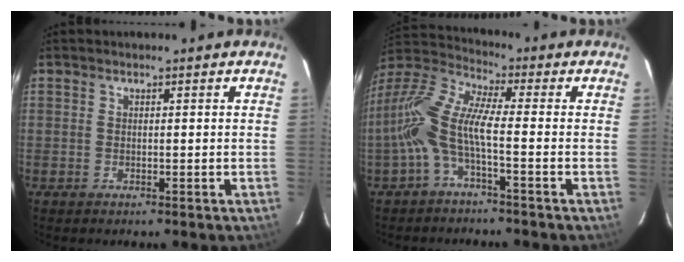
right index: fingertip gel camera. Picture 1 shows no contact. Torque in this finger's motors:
{"motor_torque": [0.86, -0.67, 0.95, 0.21]}